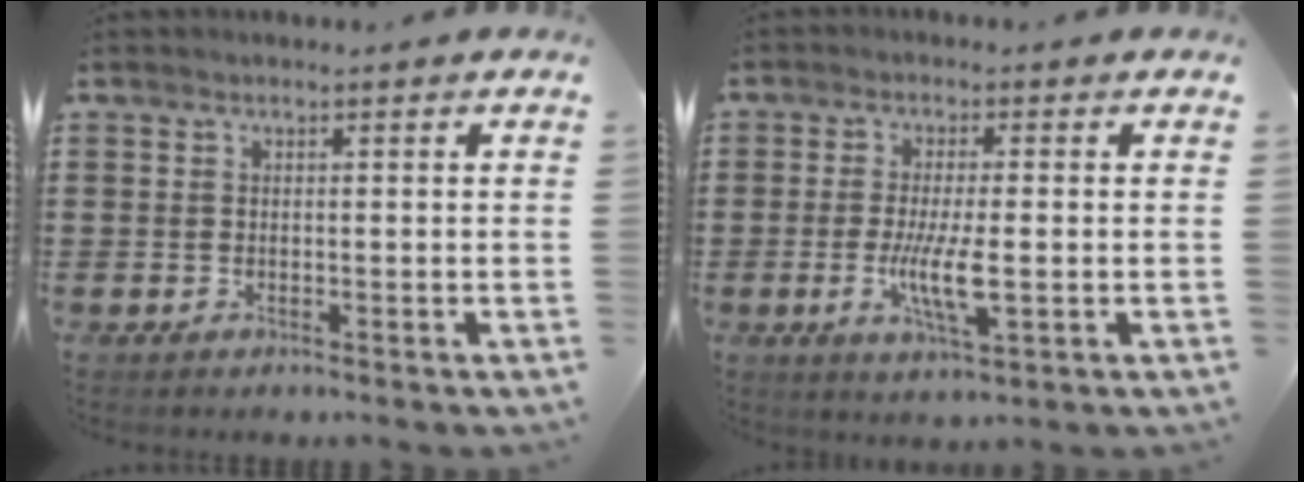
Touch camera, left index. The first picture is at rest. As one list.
[{"total": 6.8, "force": [-1.0, 1.4, 6.6], "torque": [-0.132, -0.012, -0.020]}]